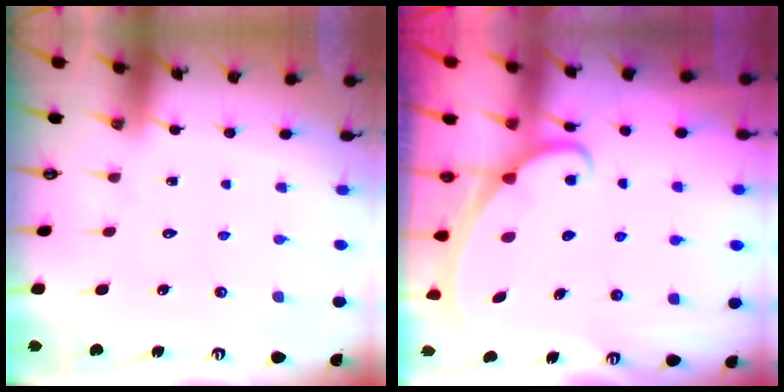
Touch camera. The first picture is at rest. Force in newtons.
{"total": 2.2, "press": 2.2, "slide": 0.3}